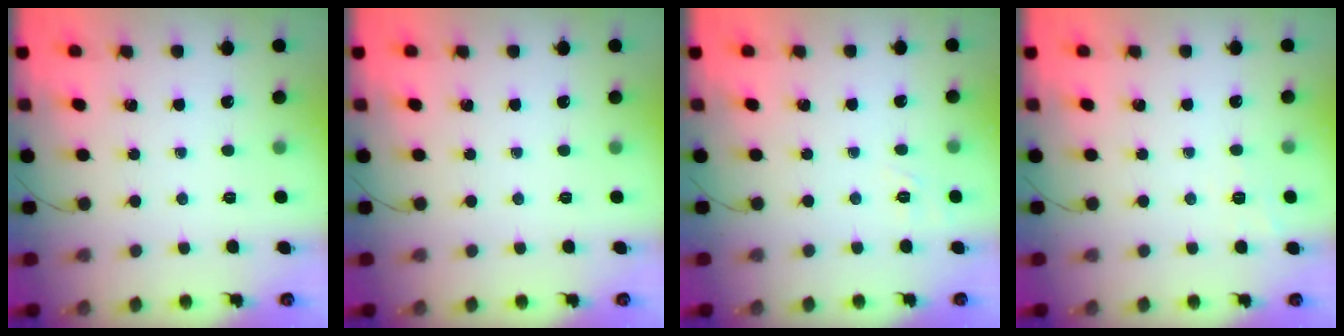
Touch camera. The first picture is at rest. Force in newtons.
{"total": 0.0}
{"total": 1.7, "press": 0.2, "slide": 1.7}
{"total": 2.0, "press": 1.5, "slide": 1.4}